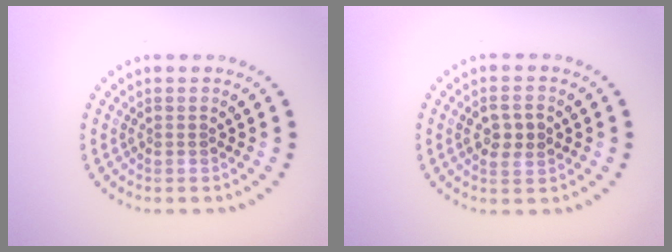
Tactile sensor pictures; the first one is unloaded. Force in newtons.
{"total": 2.6, "press": 2.6, "slide": 0.2}